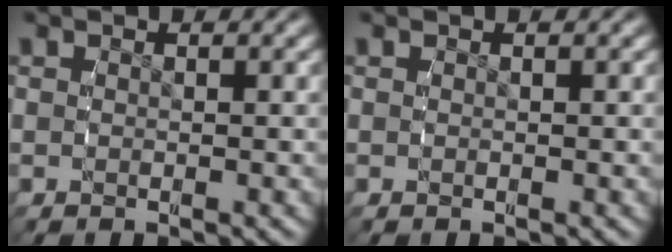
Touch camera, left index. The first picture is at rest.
{"total": 0.0}